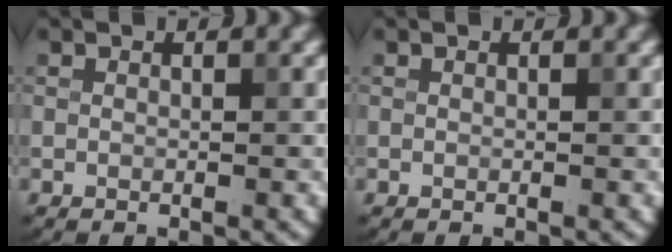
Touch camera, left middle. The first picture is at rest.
{"total": 0.0}